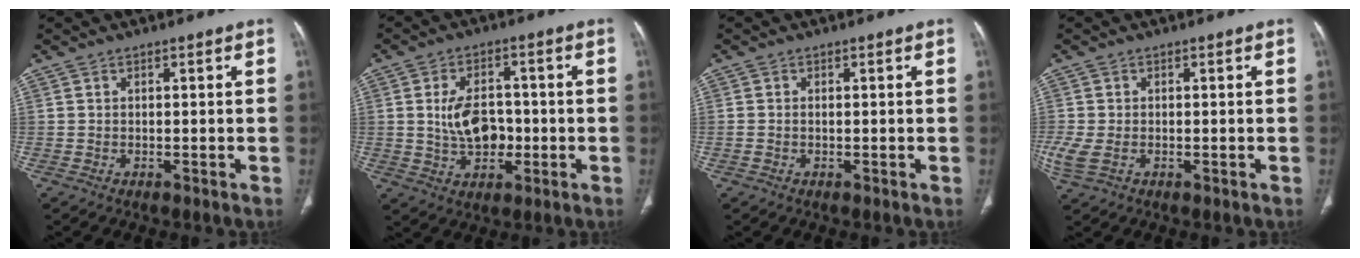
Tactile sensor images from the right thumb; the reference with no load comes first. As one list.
[{"total": 8.9, "force": [-0.5, 6.0, 6.6], "torque": [-0.097, 0.010, -0.003]}, {"total": 0.9, "force": [-0.2, 0.6, 0.6], "torque": [-0.022, 0.006, 0.001]}, {"total": 4.2, "force": [-0.8, 2.8, 3.1], "torque": [-0.091, -0.001, -0.012]}]